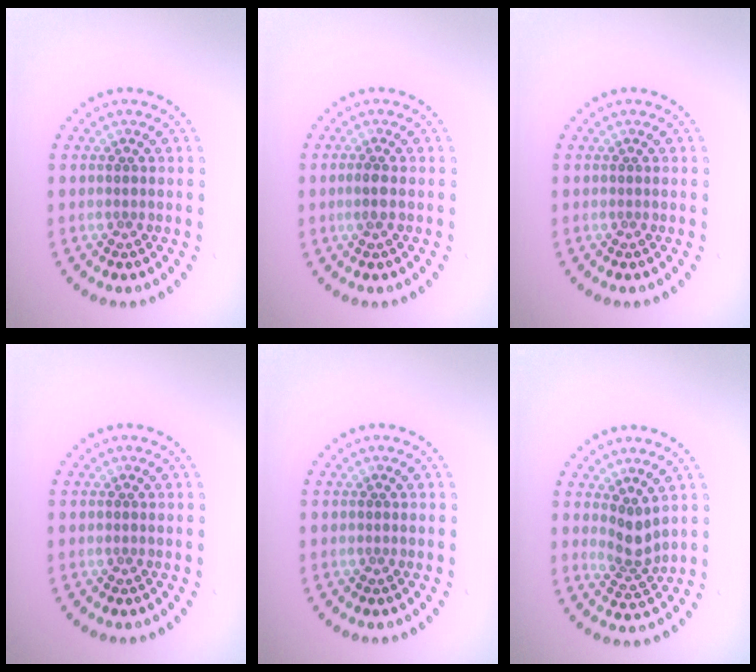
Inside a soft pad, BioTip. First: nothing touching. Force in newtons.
{"total": 1.2, "press": 1.1, "slide": 0.5}
{"total": 0.0}
{"total": 0.0}
{"total": 0.0}
{"total": 2.5, "press": 1.9, "slide": 1.7}